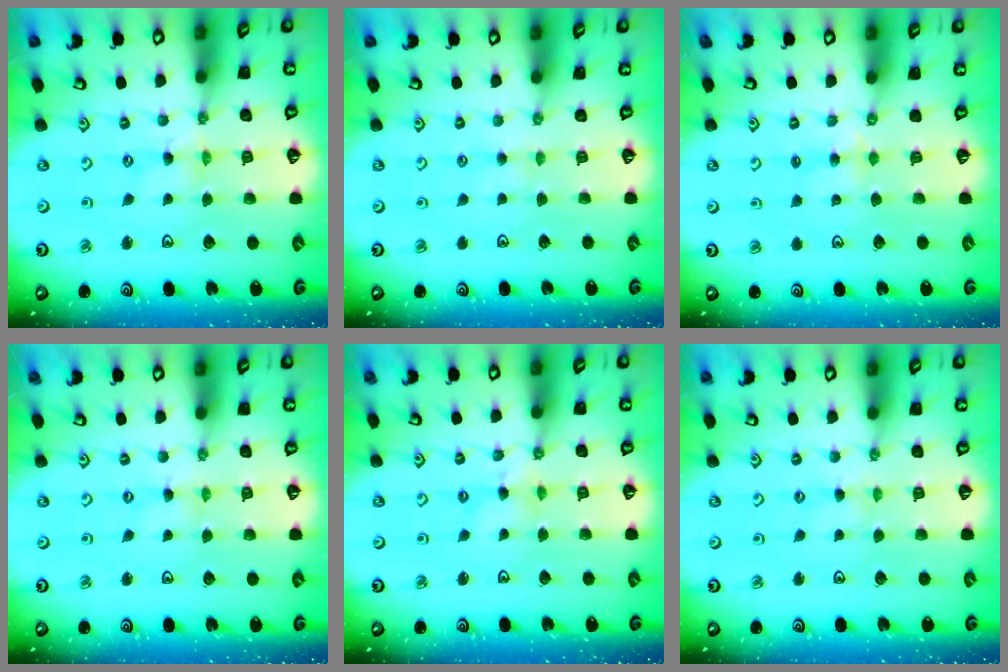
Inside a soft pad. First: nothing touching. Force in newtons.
{"total": 1.8, "press": 1.7, "slide": 0.3}
{"total": 2.6, "press": 2.5, "slide": 0.4}
{"total": 0.0}
{"total": 2.6, "press": 2.6, "slide": 0.3}
{"total": 1.5, "press": 1.5, "slide": 0.3}